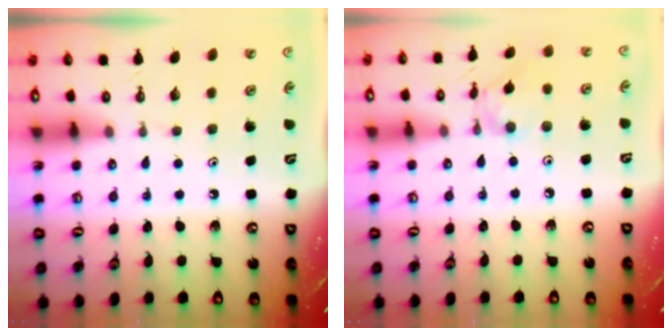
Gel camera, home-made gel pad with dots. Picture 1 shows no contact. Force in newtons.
{"total": 5.4, "press": 5.4, "slide": 0.4}